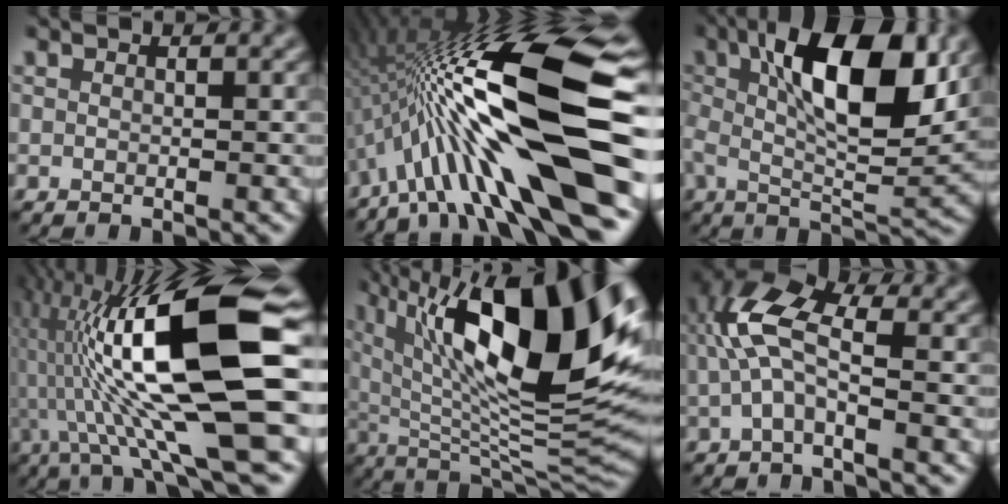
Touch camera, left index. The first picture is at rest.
{"total": 16.9, "force": [-2.9, 3.5, 16.3], "torque": [-0.282, 0.034, -0.048]}
{"total": 12.0, "force": [3.0, 4.3, 10.8], "torque": [-0.166, 0.015, 0.046]}
{"total": 16.4, "force": [0.9, 3.7, 15.9], "torque": [-0.285, 0.025, 0.015]}
{"total": 16.7, "force": [6.1, 5.4, 14.5], "torque": [-0.229, 0.006, 0.105]}
{"total": 5.0, "force": [-0.2, 1.9, 4.6], "torque": [-0.108, 0.026, -0.012]}